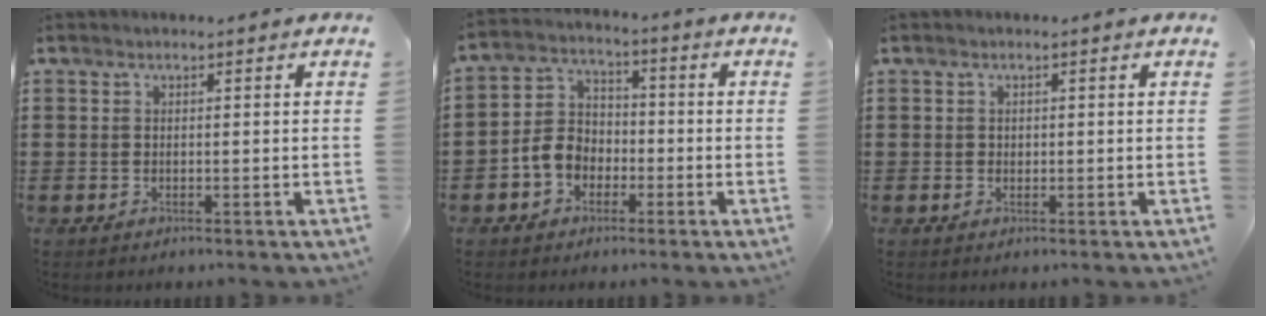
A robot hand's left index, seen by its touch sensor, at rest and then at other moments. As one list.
[{"total": 5.9, "force": [-2.7, 4.6, 2.5], "torque": [-0.073, 0.012, -0.057]}, {"total": 0.6, "force": [0.2, 0.5, 0.1], "torque": [-0.005, 0.004, 0.004]}]